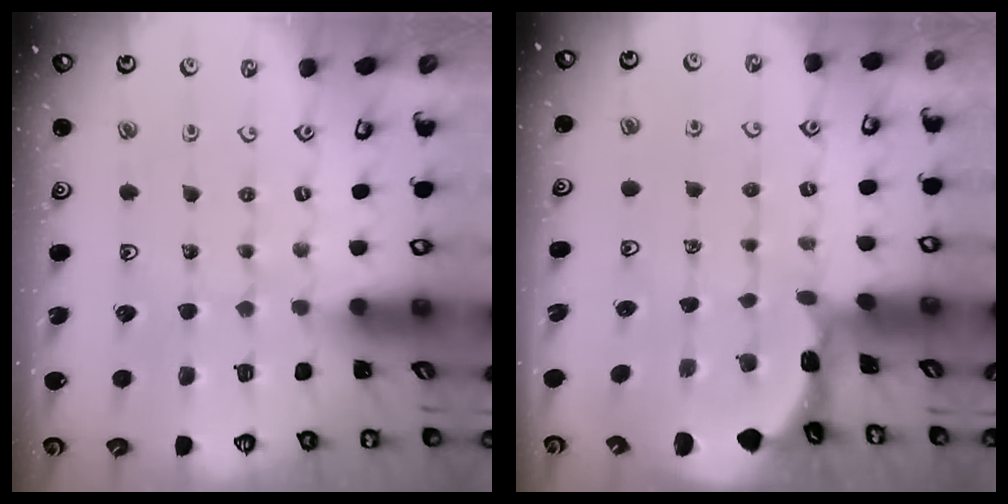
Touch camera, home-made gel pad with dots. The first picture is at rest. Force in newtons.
{"total": 1.2, "press": 1.2, "slide": 0.1}